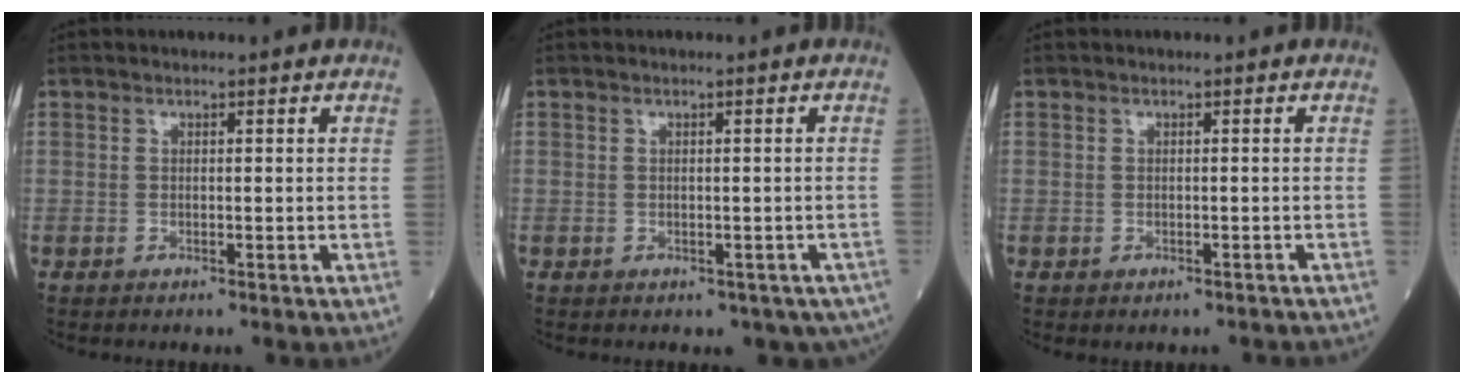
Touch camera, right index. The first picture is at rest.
{"total": 3.8, "force": [-2.1, 2.8, 1.4], "torque": [0.000, 0.004, -0.021]}
{"total": 1.3, "force": [-0.9, 0.8, 0.1], "torque": [-0.002, 0.001, -0.011]}